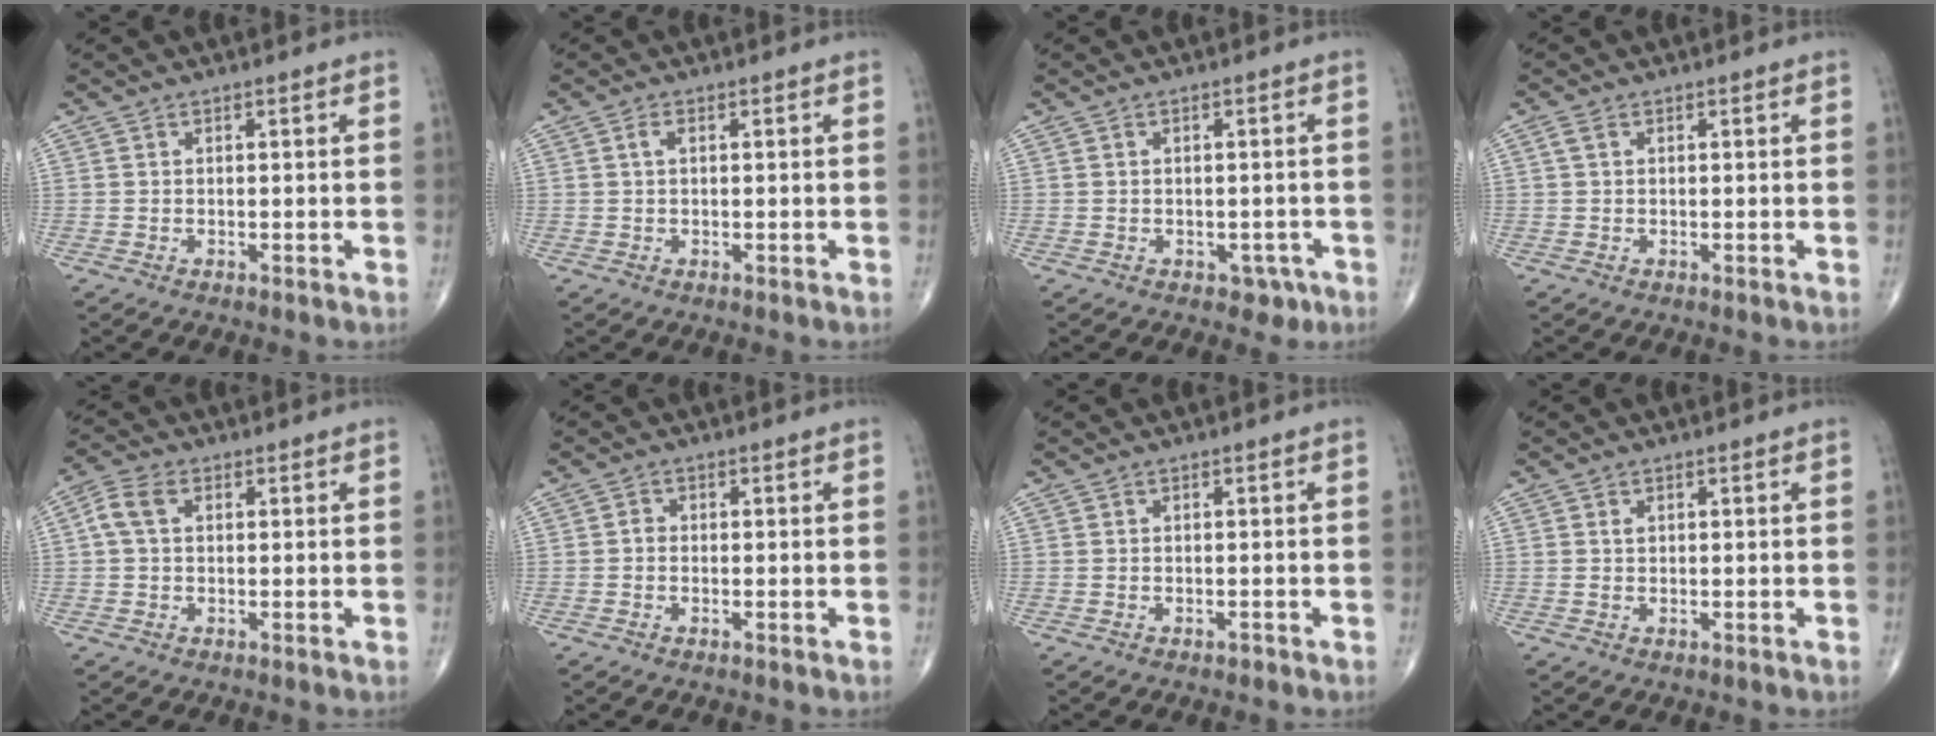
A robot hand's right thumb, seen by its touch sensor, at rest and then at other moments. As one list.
[{"total": 1.3, "force": [0.3, 0.6, 1.1], "torque": [-0.024, 0.004, 0.005]}, {"total": 2.7, "force": [-1.3, 2.1, 1.2], "torque": [0.003, 0.004, -0.012]}, {"total": 1.4, "force": [0.5, 0.8, 1.0], "torque": [-0.028, 0.009, 0.011]}, {"total": 4.7, "force": [0.9, 3.1, 3.4], "torque": [-0.079, 0.016, 0.015]}, {"total": 1.1, "force": [-0.3, 0.8, 0.7], "torque": [-0.008, 0.003, -0.008]}, {"total": 0.5, "force": [-0.4, 0.2, 0.2], "torque": [-0.003, -0.001, -0.008]}, {"total": 0.9, "force": [0.3, 0.6, 0.6], "torque": [-0.011, -0.002, 0.007]}]